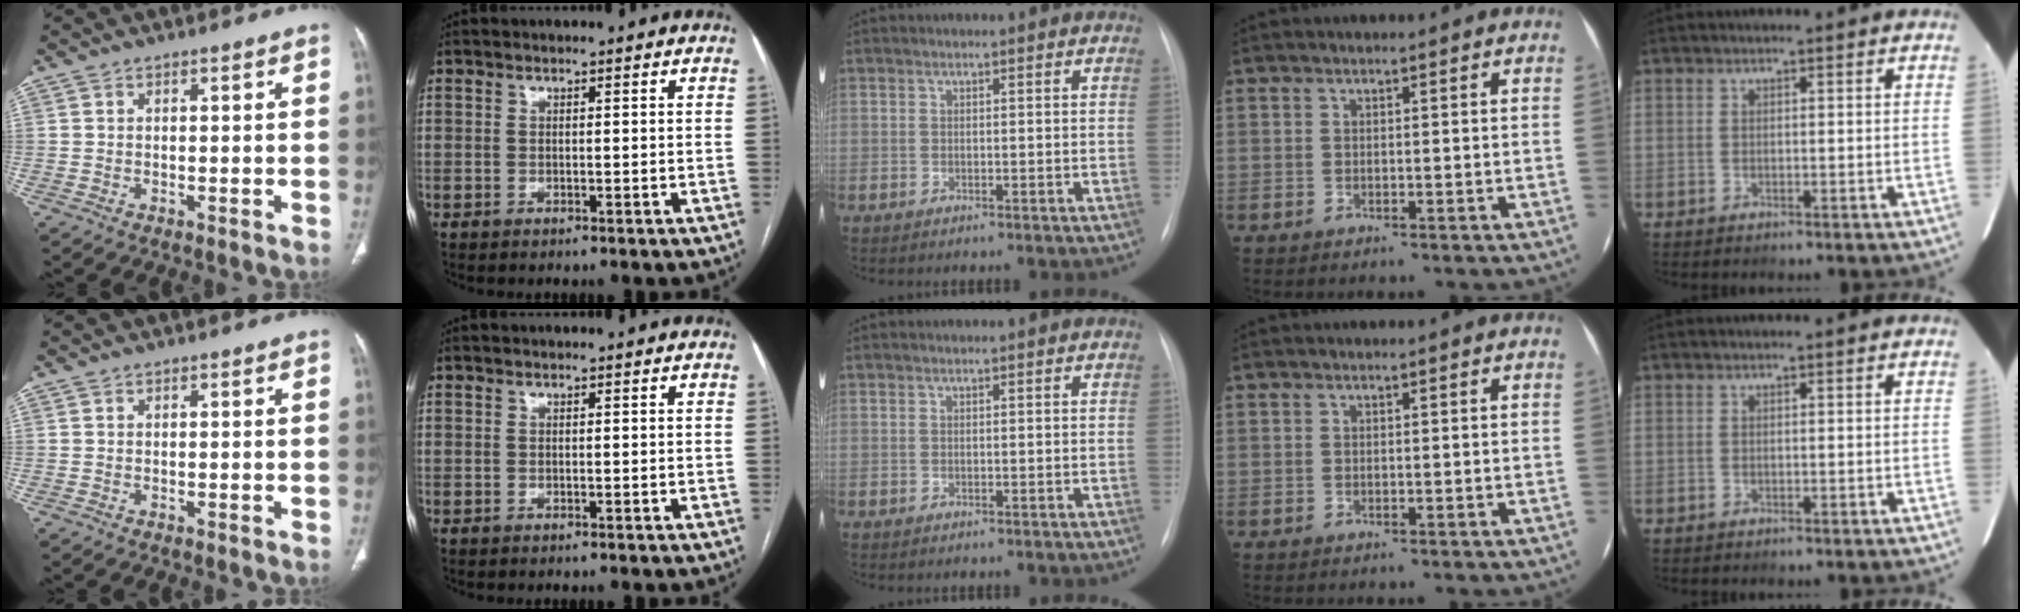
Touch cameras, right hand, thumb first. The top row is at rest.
{}